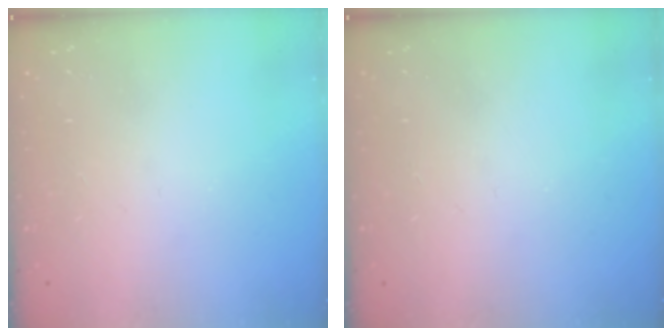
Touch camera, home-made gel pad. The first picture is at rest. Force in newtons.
{"total": 0.0}